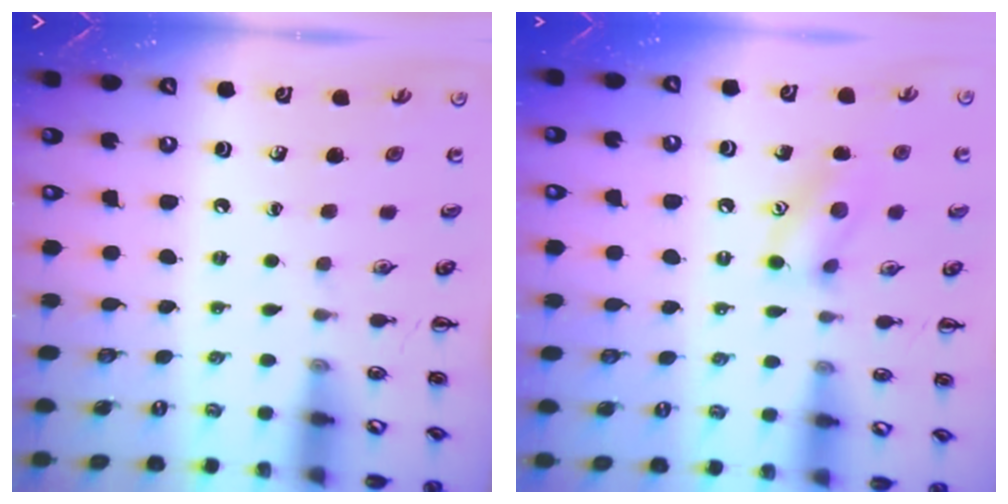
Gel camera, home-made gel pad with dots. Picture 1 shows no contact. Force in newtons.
{"total": 10.6, "press": 10.5, "slide": 1.0}